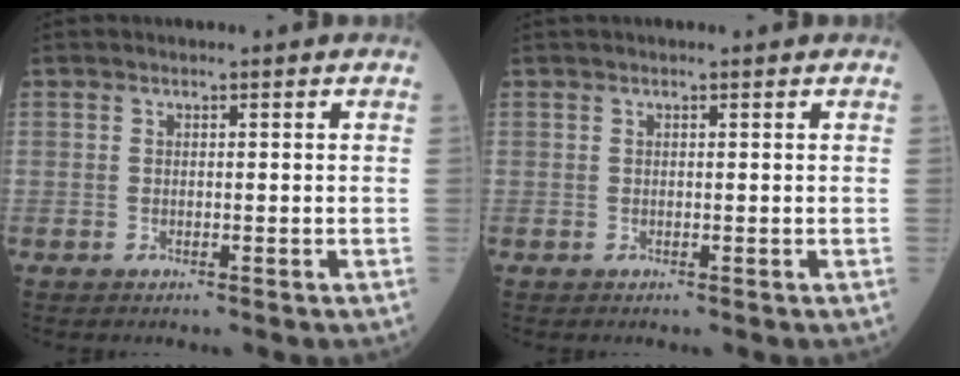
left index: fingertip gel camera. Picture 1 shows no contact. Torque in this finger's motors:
{"motor_torque": [1.06, -1.07, 0.29, 0.08]}